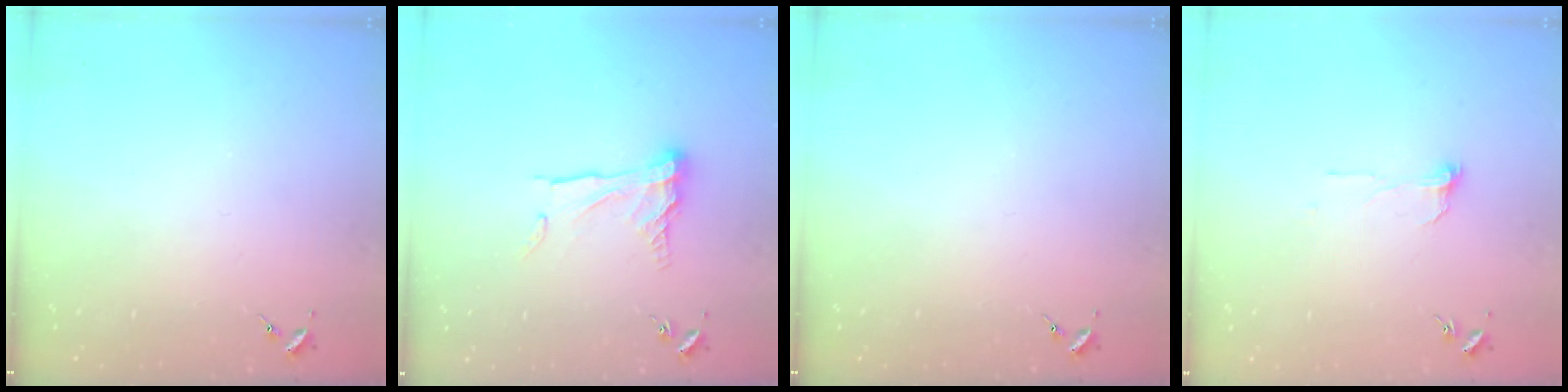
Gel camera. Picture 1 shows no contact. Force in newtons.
{"total": 11.4, "press": 11.4, "slide": 0.9}
{"total": 0.0}
{"total": 6.0, "press": 6.0, "slide": 0.5}